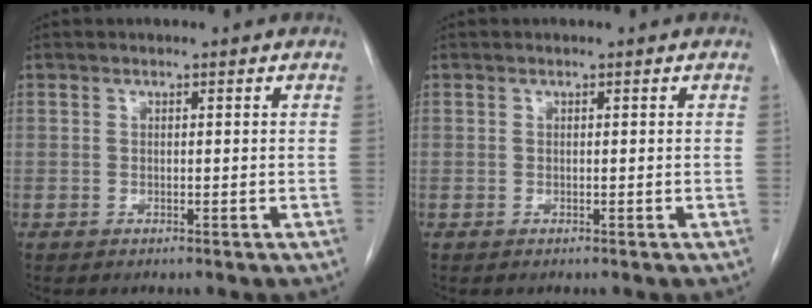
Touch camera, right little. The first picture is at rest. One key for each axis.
{"total": 0.0}